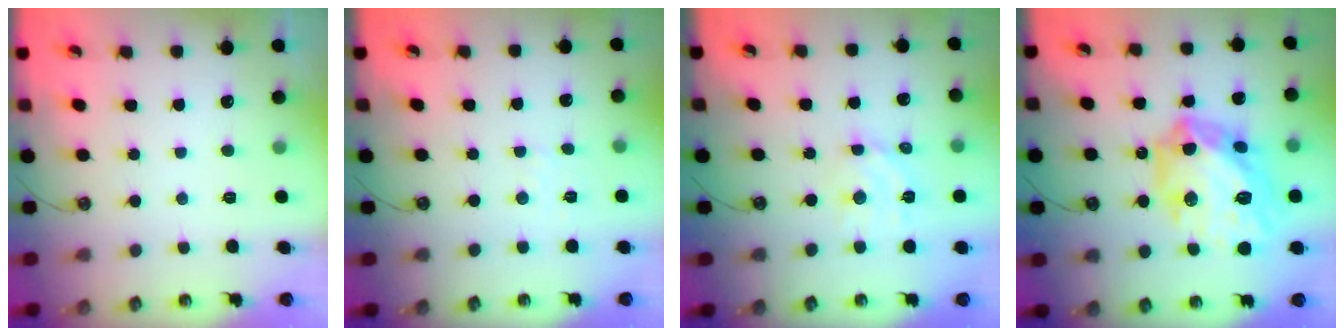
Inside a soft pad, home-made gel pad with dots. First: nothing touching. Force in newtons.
{"total": 3.3, "press": 3.3, "slide": 0.5}
{"total": 8.1, "press": 8.0, "slide": 1.3}
{"total": 25.4, "press": 25.2, "slide": 2.7}